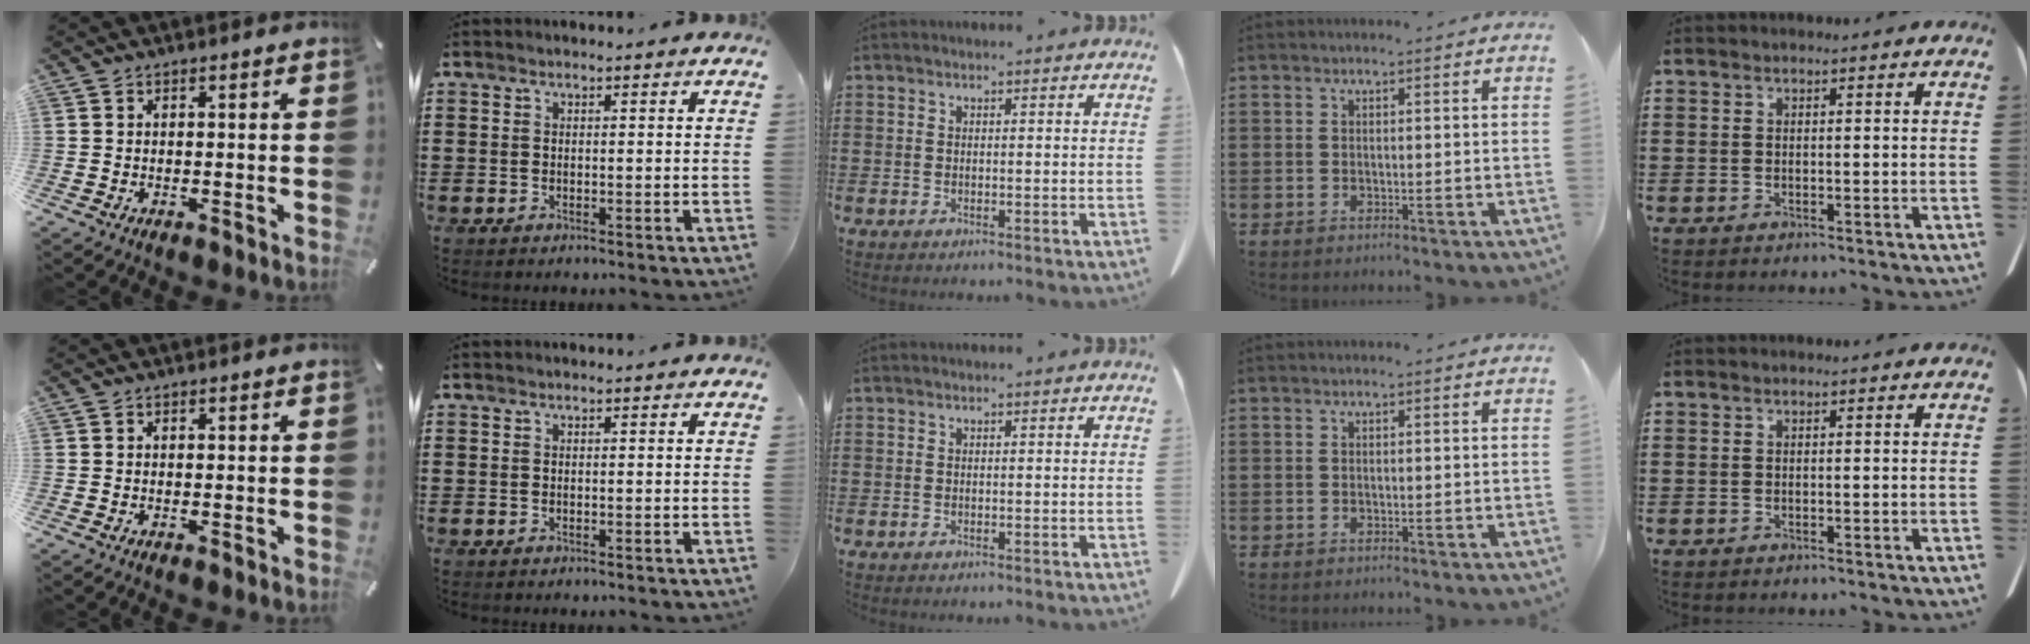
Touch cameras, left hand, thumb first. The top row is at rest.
{}